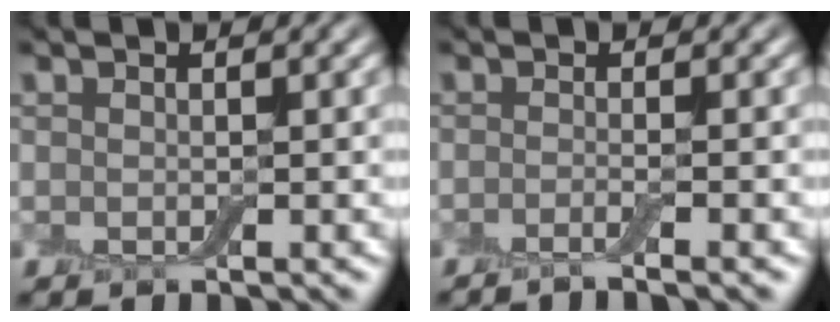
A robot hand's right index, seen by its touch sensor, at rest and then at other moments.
{"total": 1.9, "force": [-1.0, 0.5, 1.6], "torque": [-0.008, -0.005, -0.027]}